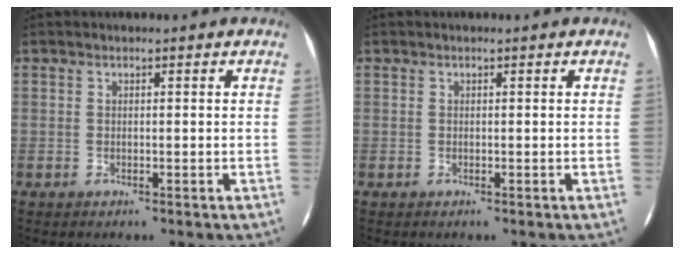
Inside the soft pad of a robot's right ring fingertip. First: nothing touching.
{"total": 0.0}